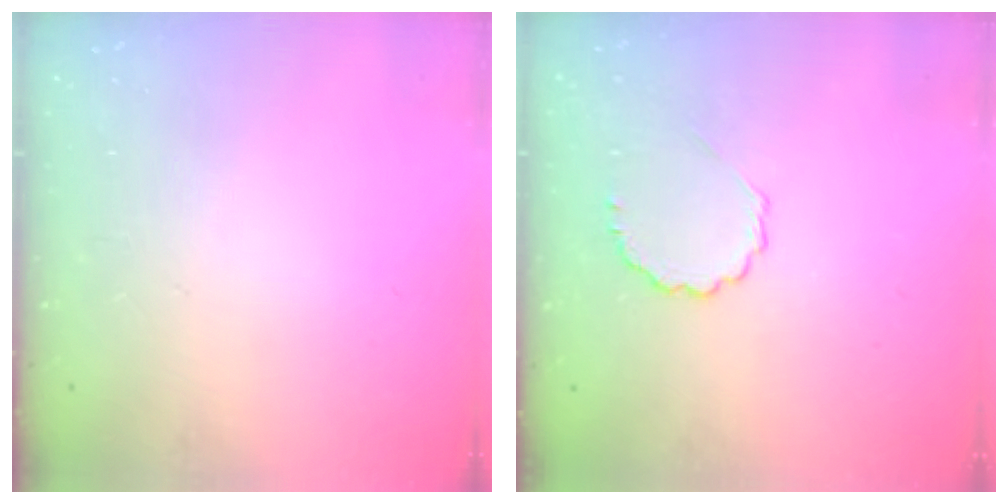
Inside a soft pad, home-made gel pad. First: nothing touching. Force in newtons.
{"total": 3.8, "press": 3.6, "slide": 1.1}